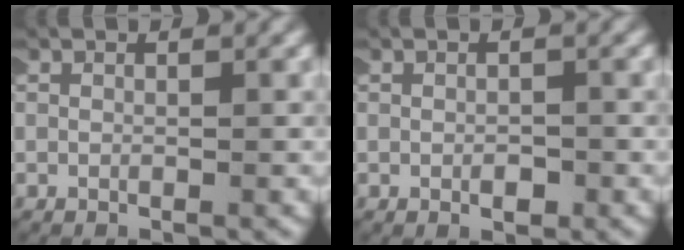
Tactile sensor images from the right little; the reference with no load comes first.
{"total": 0.8, "force": [-0.6, 0.4, 0.3], "torque": [-0.009, -0.003, -0.007]}